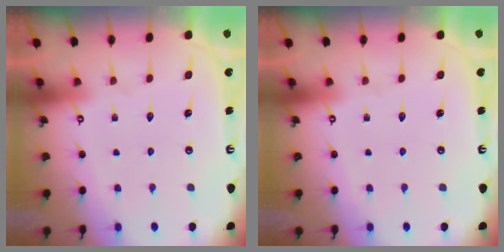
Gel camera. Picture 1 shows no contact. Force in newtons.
{"total": 0.0}